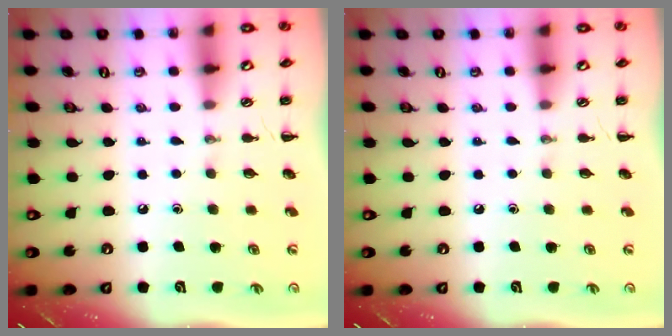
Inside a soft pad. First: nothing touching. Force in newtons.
{"total": 0.0}